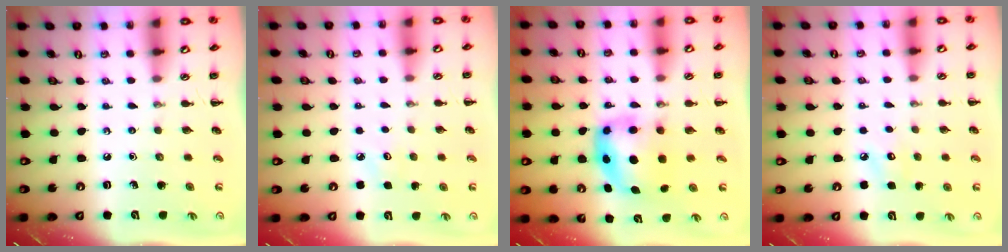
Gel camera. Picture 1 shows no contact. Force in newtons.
{"total": 2.8, "press": 2.7, "slide": 0.8}
{"total": 5.8, "press": 5.7, "slide": 1.0}
{"total": 5.1, "press": 4.9, "slide": 1.3}